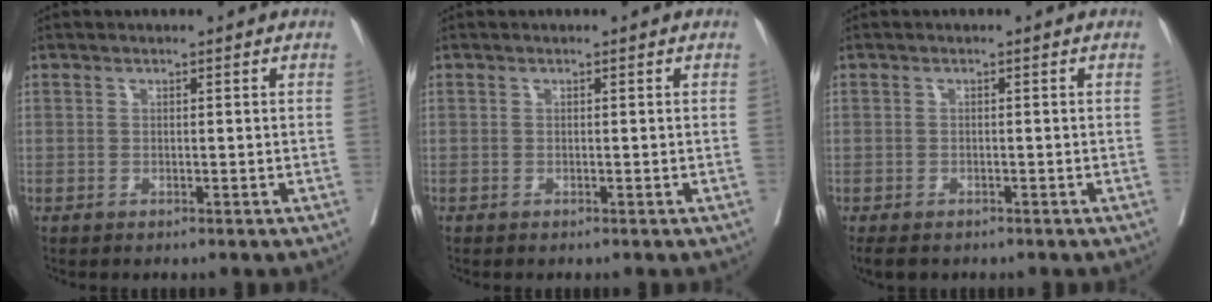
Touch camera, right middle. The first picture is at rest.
{"total": 0.0}
{"total": 3.3, "force": [-2.6, 1.4, 1.4], "torque": [-0.023, -0.008, -0.036]}